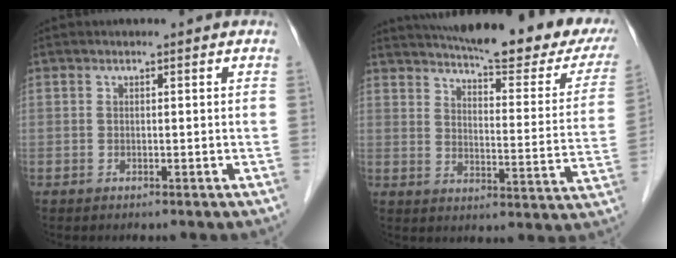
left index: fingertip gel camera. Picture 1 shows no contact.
{"total": 27.0, "force": [22.5, 5.0, 14.1], "torque": [-0.199, -0.040, 0.269]}